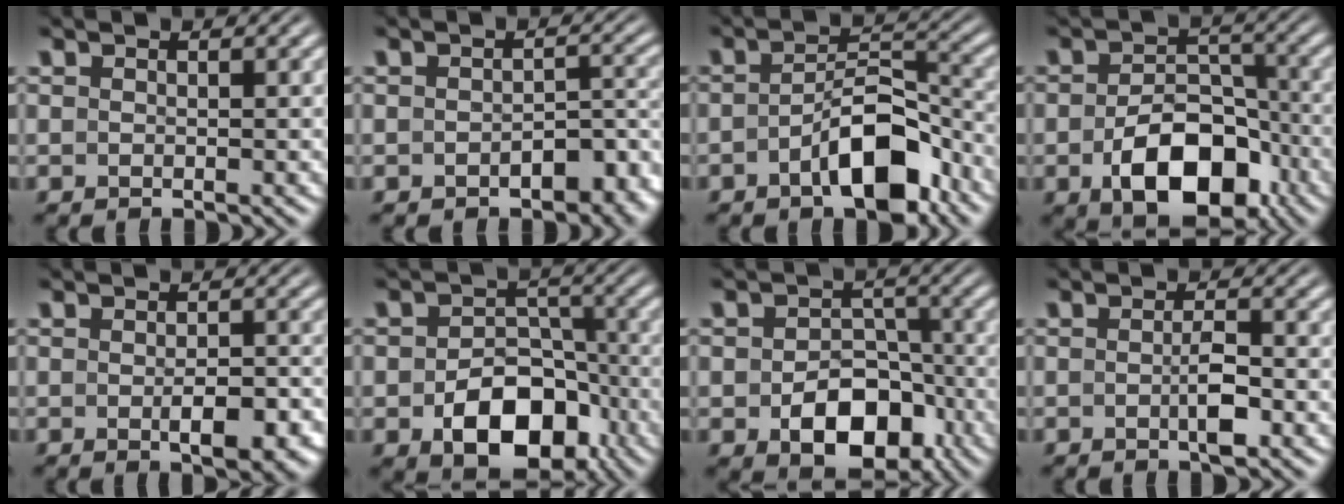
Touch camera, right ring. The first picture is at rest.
{"total": 3.5, "force": [-2.4, 1.3, 2.2], "torque": [-0.017, -0.001, -0.033]}
{"total": 5.7, "force": [-3.2, 2.2, 4.2], "torque": [-0.052, -0.009, -0.047]}
{"total": 7.7, "force": [-3.7, 4.2, 5.3], "torque": [-0.074, -0.019, -0.050]}
{"total": 3.5, "force": [-1.5, 1.3, 2.9], "torque": [-0.035, -0.010, -0.021]}
{"total": 7.2, "force": [-3.6, 4.5, 4.3], "torque": [-0.053, -0.021, -0.048]}
{"total": 6.5, "force": [-3.1, 4.2, 3.8], "torque": [-0.044, -0.027, -0.036]}
{"total": 2.2, "force": [-0.8, 0.4, 2.0], "torque": [-0.027, -0.001, -0.016]}